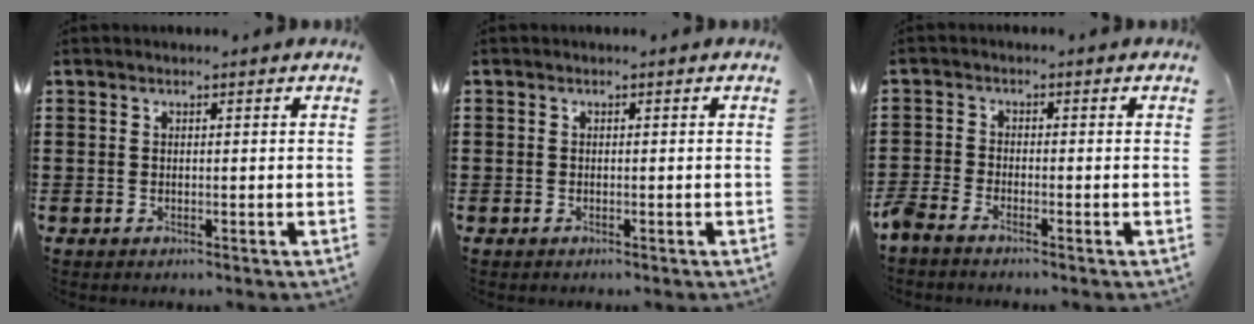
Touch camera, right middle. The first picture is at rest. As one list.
[{"total": 0.7, "force": [-0.4, 0.5, 0.1], "torque": [-0.003, 0.002, -0.009]}, {"total": 2.2, "force": [-2.0, 0.3, 0.7], "torque": [-0.035, -0.005, -0.048]}]